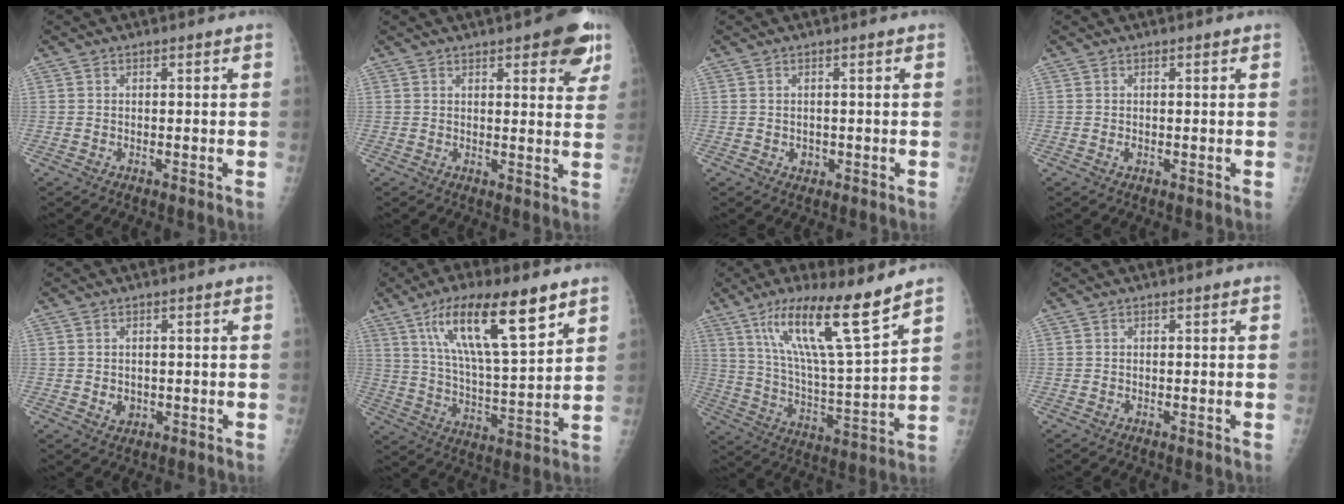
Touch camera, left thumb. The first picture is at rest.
{"total": 9.3, "force": [5.2, 3.2, 7.1], "torque": [-0.054, -0.018, 0.057]}
{"total": 1.4, "force": [-0.2, 1.2, 0.6], "torque": [-0.005, 0.001, 0.002]}
{"total": 0.7, "force": [0.0, 0.5, 0.5], "torque": [-0.007, -0.001, 0.002]}
{"total": 2.2, "force": [-0.2, 1.9, 1.1], "torque": [-0.010, -0.001, 0.006]}
{"total": 18.7, "force": [10.4, 4.9, 14.7], "torque": [-0.232, -0.041, 0.188]}
{"total": 17.9, "force": [11.5, 2.2, 13.5], "torque": [-0.221, -0.065, 0.209]}
{"total": 0.0}